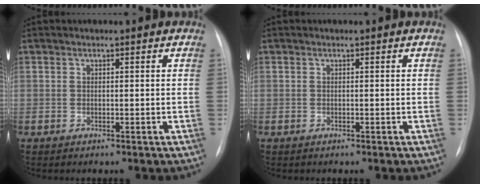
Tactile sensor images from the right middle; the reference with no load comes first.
{"total": 0.0}